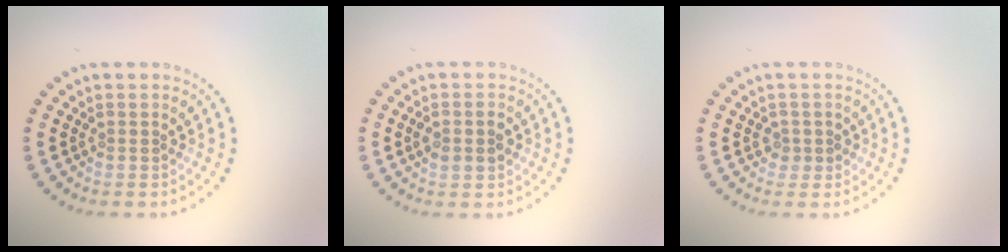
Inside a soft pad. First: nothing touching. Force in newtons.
{"total": 2.0, "press": 2.0, "slide": 0.1}
{"total": 1.2, "press": 1.0, "slide": 0.7}